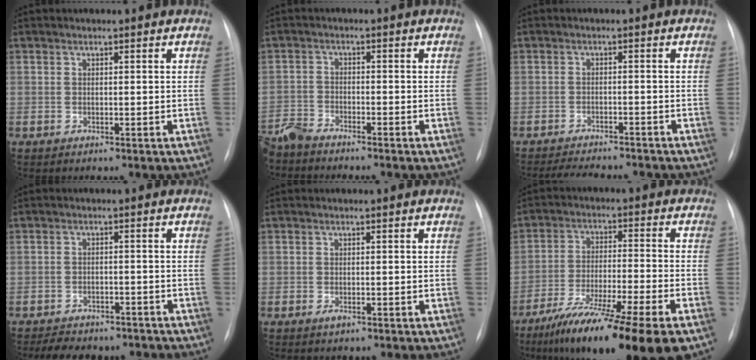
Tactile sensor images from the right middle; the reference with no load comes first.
{"total": 5.9, "force": [-5.7, 0.6, 1.7], "torque": [-0.028, -0.017, -0.103]}
{"total": 8.5, "force": [-7.9, 1.4, 2.9], "torque": [-0.043, -0.004, -0.111]}
{"total": 9.0, "force": [-7.7, 3.7, 2.9], "torque": [-0.048, 0.005, -0.098]}
{"total": 0.6, "force": [-0.2, 0.2, 0.5], "torque": [-0.009, 0.000, -0.004]}
{"total": 19.0, "force": [-13.0, 0.5, 13.8], "torque": [-0.193, -0.041, -0.216]}